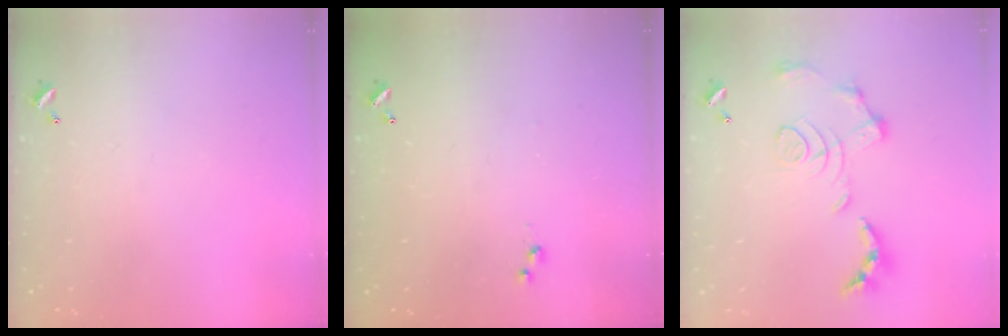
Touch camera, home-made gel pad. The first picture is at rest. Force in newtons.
{"total": 3.0, "press": 3.0, "slide": 0.4}
{"total": 1.5, "press": 0.8, "slide": 1.3}